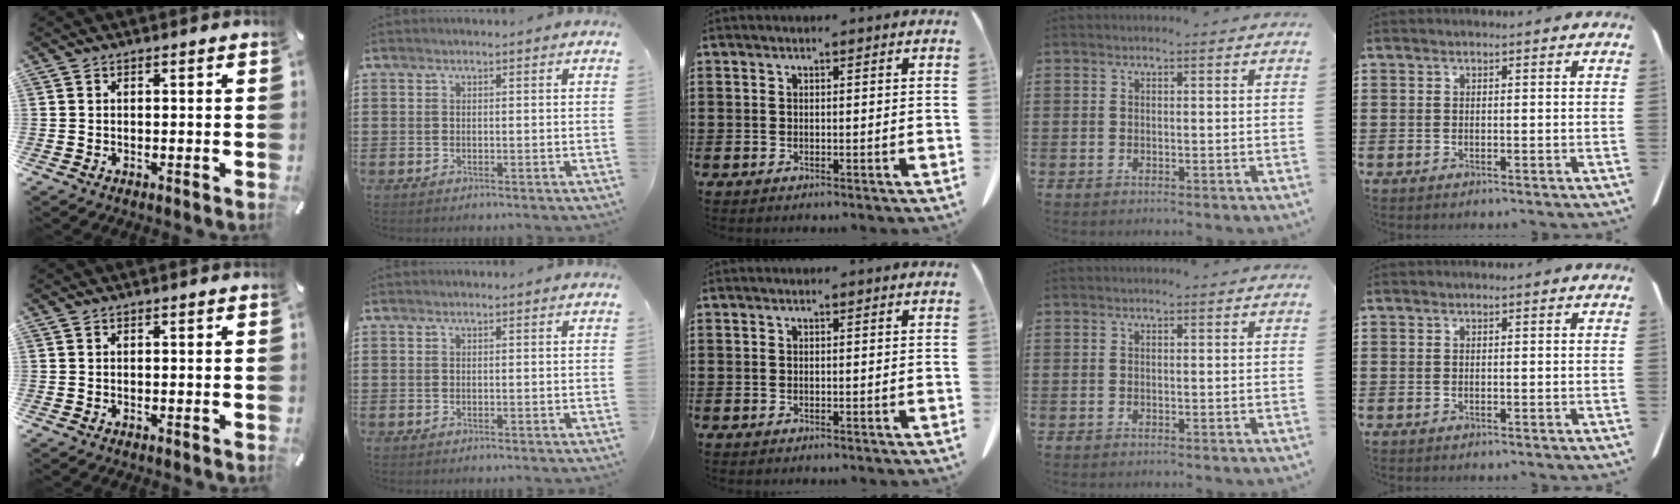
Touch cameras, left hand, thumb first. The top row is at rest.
{}